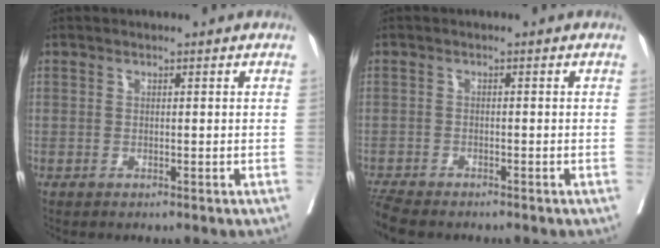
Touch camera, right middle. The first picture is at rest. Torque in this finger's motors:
{"motor_torque": [0.46, -0.75, 0.07, 0.02]}